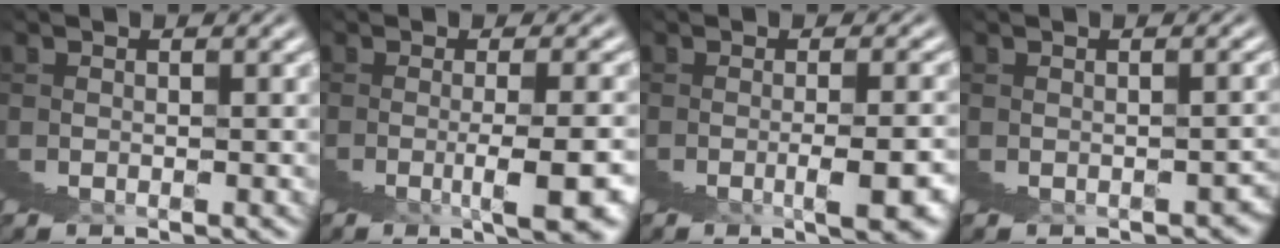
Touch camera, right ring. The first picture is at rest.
{"total": 4.0, "force": [-0.4, -2.3, 3.3], "torque": [-0.029, 0.023, -0.007]}
{"total": 2.9, "force": [-0.5, -1.6, 2.4], "torque": [-0.022, 0.015, -0.006]}
{"total": 0.8, "force": [-0.8, 0.2, 0.1], "torque": [0.000, -0.006, -0.010]}